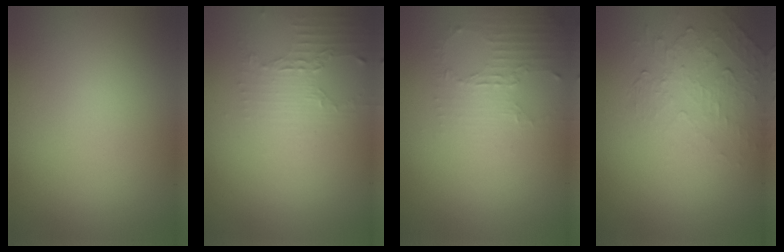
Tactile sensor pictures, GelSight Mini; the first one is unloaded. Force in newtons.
{"total": 2.2, "press": 1.6, "slide": 1.5}
{"total": 2.2, "press": 1.7, "slide": 1.5}
{"total": 2.1, "press": 0.9, "slide": 1.9}